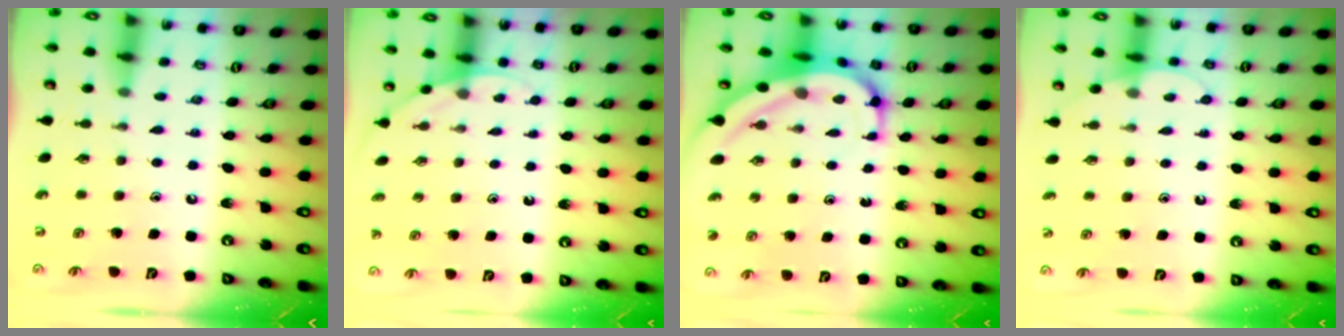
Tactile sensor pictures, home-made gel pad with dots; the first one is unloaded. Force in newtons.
{"total": 2.6, "press": 2.6, "slide": 0.1}
{"total": 9.0, "press": 9.0, "slide": 0.9}
{"total": 4.1, "press": 4.1, "slide": 0.4}